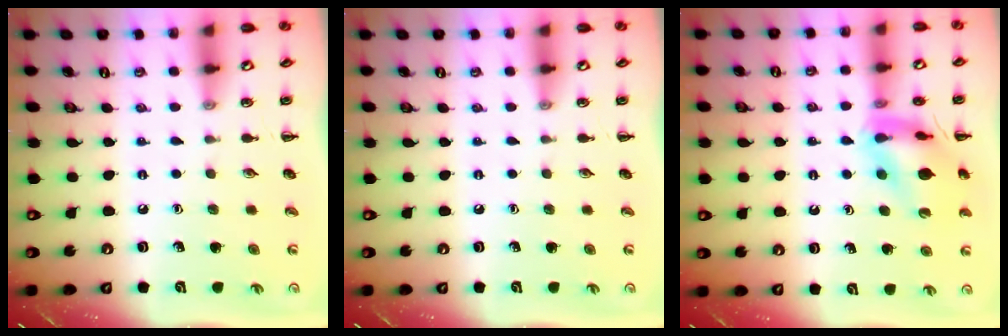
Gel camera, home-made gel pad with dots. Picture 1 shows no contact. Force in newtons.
{"total": 0.0}
{"total": 14.2, "press": 14.0, "slide": 1.8}